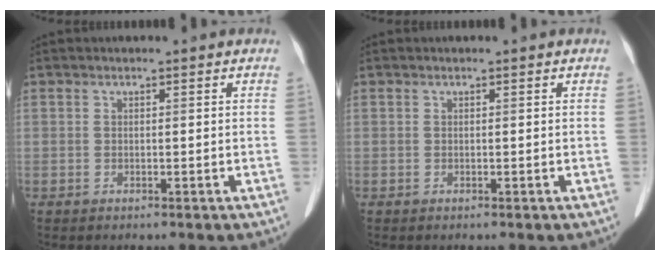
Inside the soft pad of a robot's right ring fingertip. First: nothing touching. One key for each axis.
{"total": 0.0}